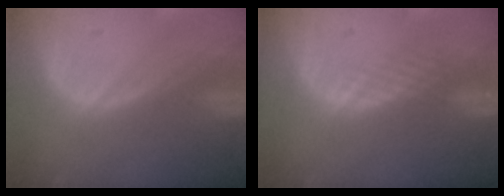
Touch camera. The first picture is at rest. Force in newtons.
{"total": 1.6, "press": 1.6, "slide": 0.1}